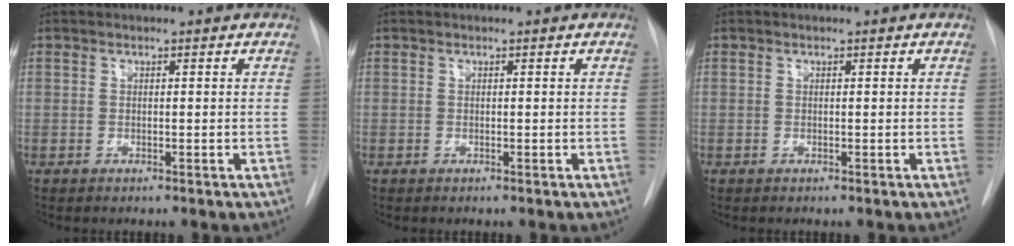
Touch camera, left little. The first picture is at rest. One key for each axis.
{"total": 0.0}
{"total": 0.0}